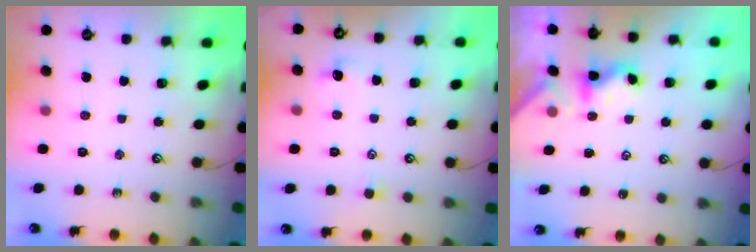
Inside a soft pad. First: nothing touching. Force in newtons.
{"total": 0.9, "press": 0.7, "slide": 0.6}
{"total": 2.3, "press": 2.3, "slide": 0.1}